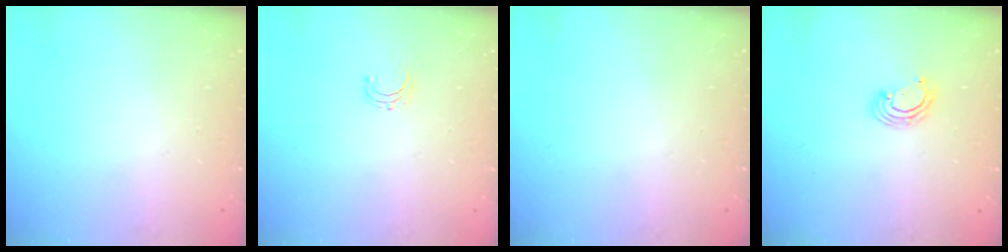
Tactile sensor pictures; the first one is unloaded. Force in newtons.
{"total": 3.6, "press": 3.5, "slide": 0.4}
{"total": 0.0}
{"total": 3.1, "press": 3.1, "slide": 0.1}